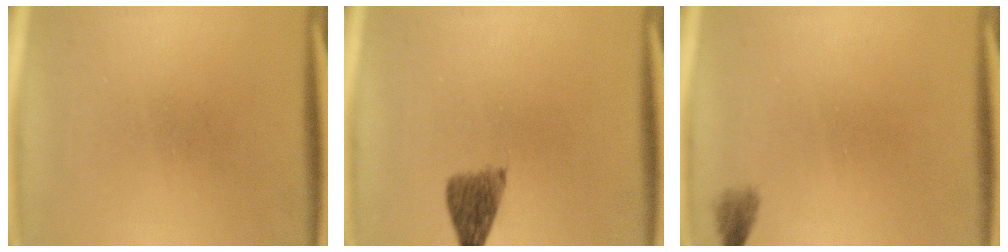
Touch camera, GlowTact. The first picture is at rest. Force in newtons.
{"total": 4.5}
{"total": 1.3}